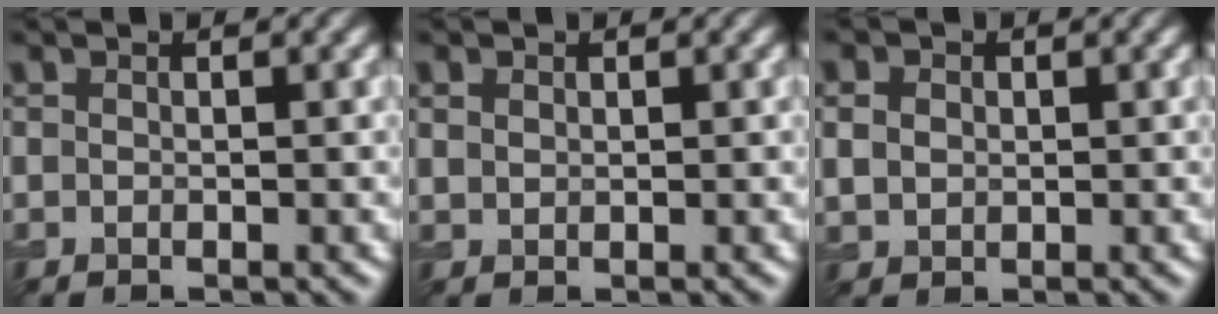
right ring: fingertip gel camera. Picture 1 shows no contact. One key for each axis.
{"total": 0.8, "fx": 0.5, "fy": 0.6, "fz": 0.3, "tx": -0.008, "ty": -0.002, "tz": 0.012}
{"total": 2.1, "fx": 0.4, "fy": 1.8, "fz": 1.0, "tx": -0.022, "ty": 0.000, "tz": 0.005}